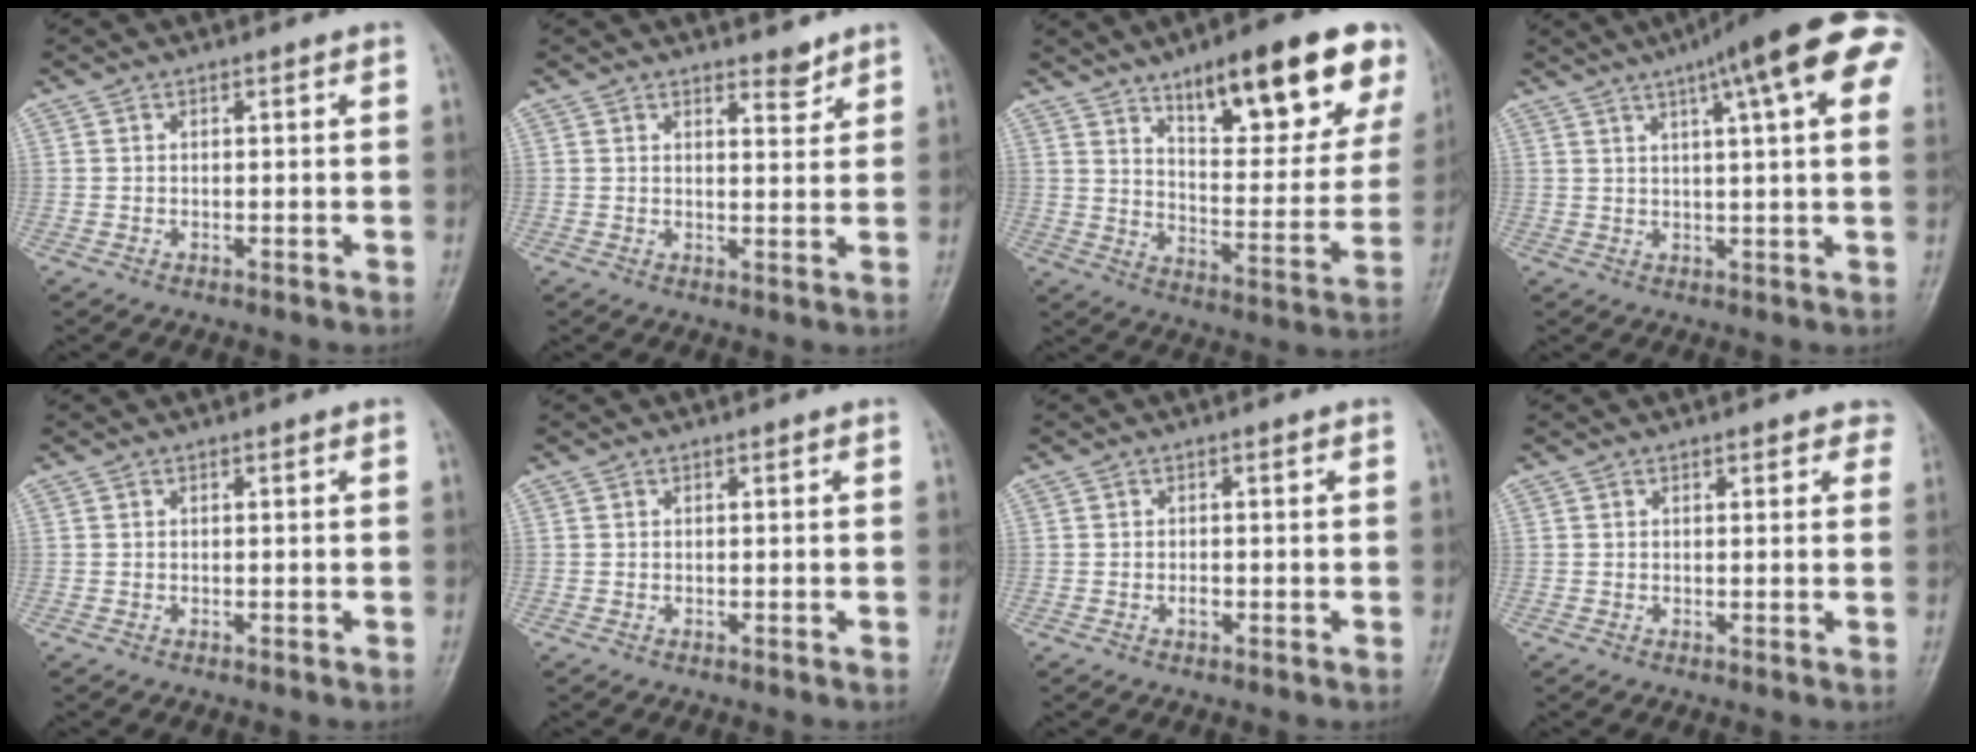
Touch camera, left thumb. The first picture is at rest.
{"total": 2.8, "force": [2.4, 1.0, 1.0], "torque": [-0.003, -0.021, 0.037]}
{"total": 22.5, "force": [13.3, 7.4, 16.6], "torque": [-0.187, -0.048, 0.196]}
{"total": 20.0, "force": [9.5, 4.0, 17.2], "torque": [-0.240, 0.019, 0.115]}
{"total": 0.0}
{"total": 0.0}
{"total": 1.0, "force": [-0.4, 0.6, 0.7], "torque": [-0.010, 0.001, -0.008]}
{"total": 2.7, "force": [2.0, 1.4, 1.0], "torque": [0.019, -0.003, 0.013]}